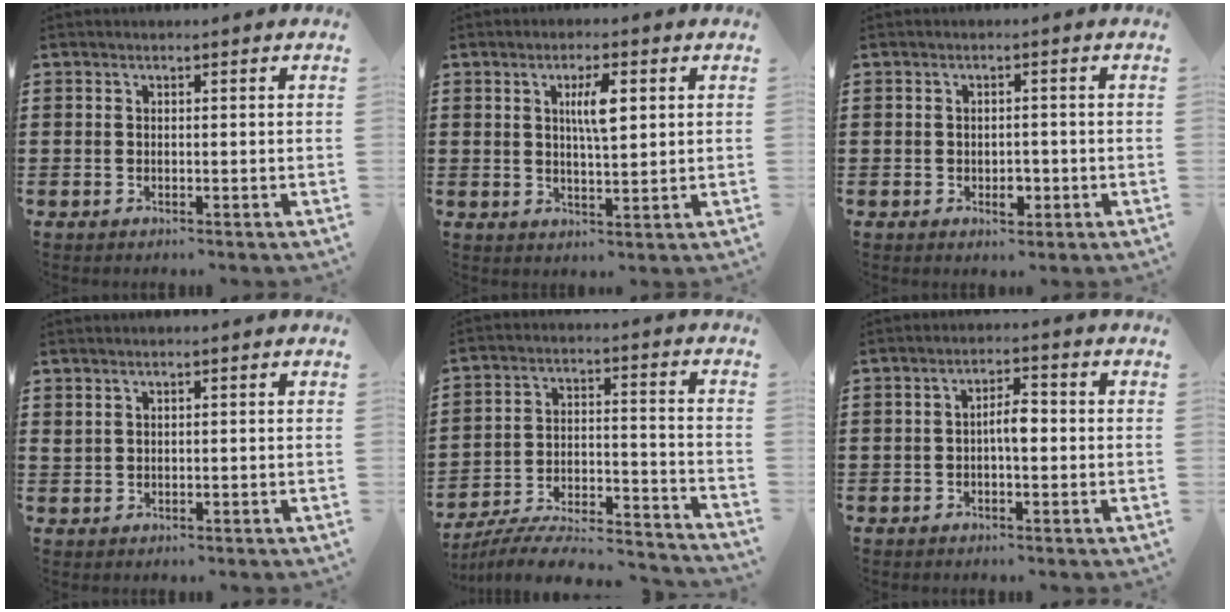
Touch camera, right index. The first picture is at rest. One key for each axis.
{"total": 5.0, "fx": 1.4, "fy": 1.3, "fz": 4.6, "tx": -0.087, "ty": 0.005, "tz": 0.018}
{"total": 2.8, "fx": -0.9, "fy": 1.6, "fz": 2.1, "tx": -0.038, "ty": 0.002, "tz": -0.015}
{"total": 0.9, "fx": 0.7, "fy": 0.4, "fz": 0.3, "tx": -0.008, "ty": 0.003, "tz": 0.013}
{"total": 7.1, "fx": -6.4, "fy": 1.0, "fz": 2.8, "tx": -0.050, "ty": 0.002, "tz": -0.127}
{"total": 3.3, "fx": -0.4, "fy": 1.0, "fz": 3.2, "tx": -0.058, "ty": 0.006, "tz": -0.009}